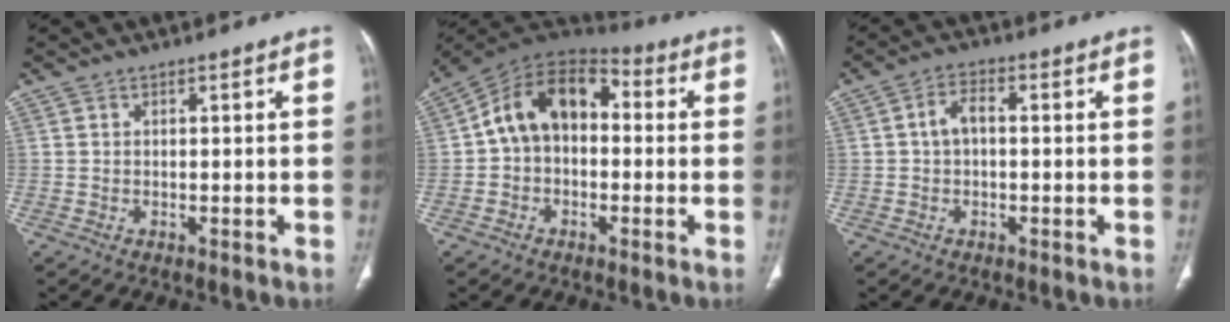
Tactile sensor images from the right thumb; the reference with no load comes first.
{"total": 13.4, "force": [0.7, 9.4, 9.5], "torque": [-0.133, 0.046, -0.004]}
{"total": 3.9, "force": [0.1, 2.4, 3.1], "torque": [-0.052, 0.017, -0.004]}